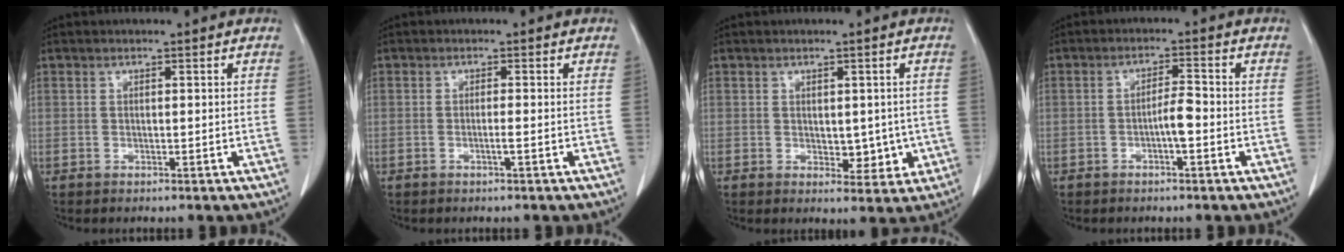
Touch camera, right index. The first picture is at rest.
{"total": 0.9, "force": [-0.2, -0.2, 0.8], "torque": [-0.013, 0.002, -0.003]}
{"total": 4.3, "force": [-0.2, 2.7, 3.4], "torque": [-0.032, -0.002, 0.011]}
{"total": 3.0, "force": [-0.9, 0.5, 2.8], "torque": [-0.044, 0.006, -0.013]}